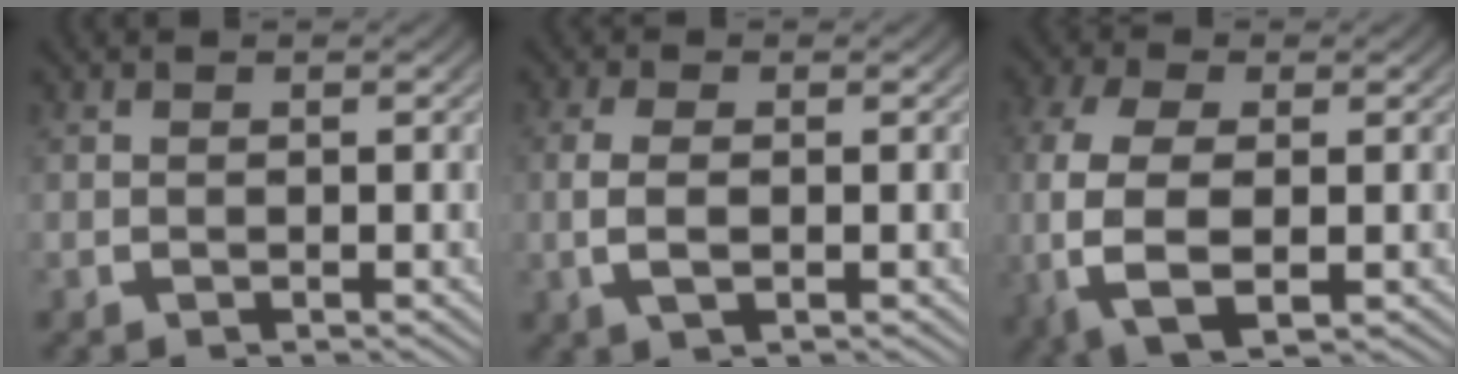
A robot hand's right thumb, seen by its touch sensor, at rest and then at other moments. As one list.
[{"total": 3.0, "force": [-0.1, 1.4, 2.6], "torque": [-0.068, -0.008, 0.005]}, {"total": 9.1, "force": [-1.1, 5.7, 7.0], "torque": [-0.200, -0.038, 0.004]}]